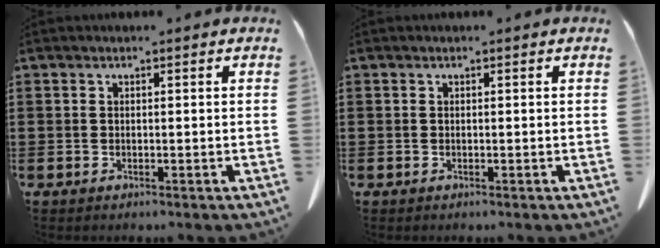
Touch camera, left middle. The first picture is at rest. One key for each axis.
{"total": 0.0}